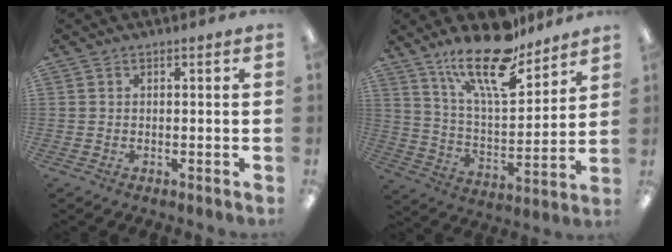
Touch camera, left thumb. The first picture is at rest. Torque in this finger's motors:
{"motor_torque": [0.33, 0.28, 1.70, -1.07, 0.32]}